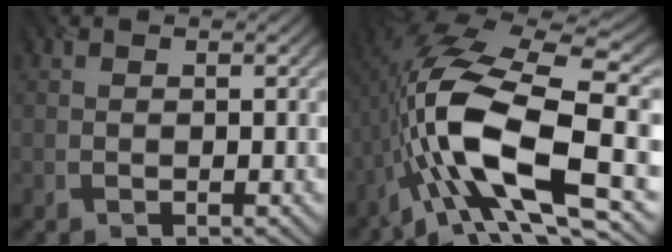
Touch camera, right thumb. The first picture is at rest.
{"total": 15.2, "force": [-3.5, 5.7, 13.6], "torque": [-0.271, 0.002, -0.069]}